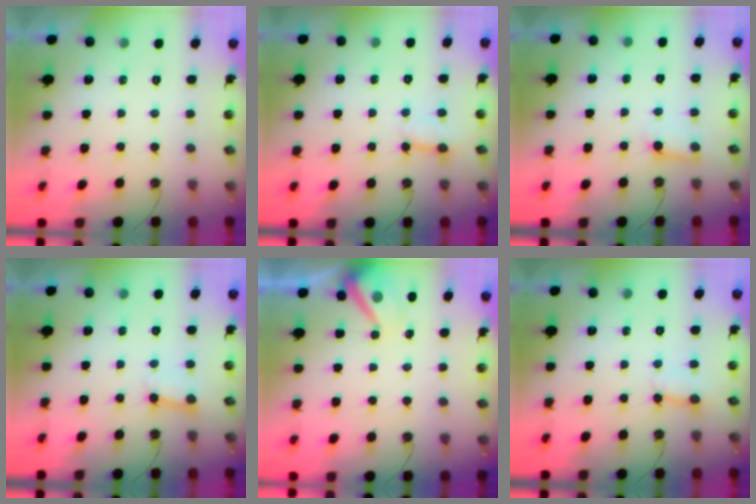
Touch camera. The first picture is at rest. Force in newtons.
{"total": 4.7, "press": 4.7, "slide": 0.4}
{"total": 4.0, "press": 3.9, "slide": 0.4}
{"total": 2.8, "press": 2.8, "slide": 0.5}
{"total": 7.3, "press": 7.2, "slide": 1.0}
{"total": 3.0, "press": 3.0, "slide": 0.2}